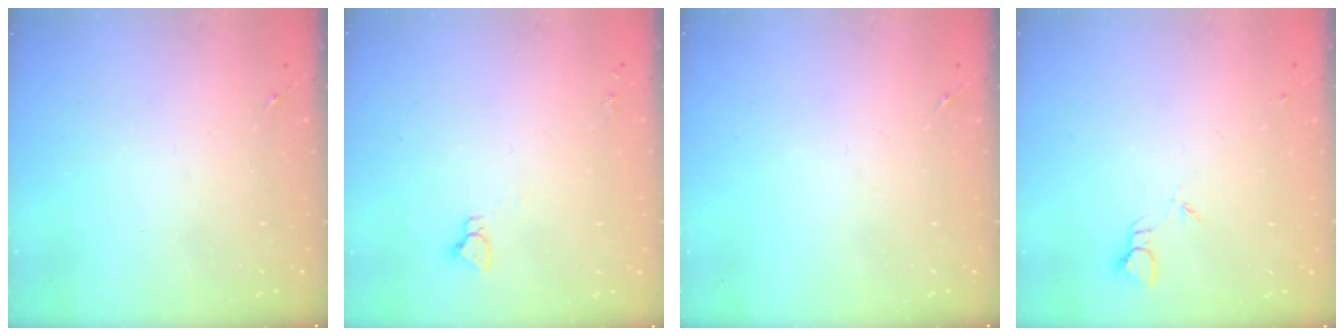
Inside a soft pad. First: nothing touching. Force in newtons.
{"total": 2.9, "press": 2.9, "slide": 0.2}
{"total": 0.0}
{"total": 2.0, "press": 2.0, "slide": 0.1}